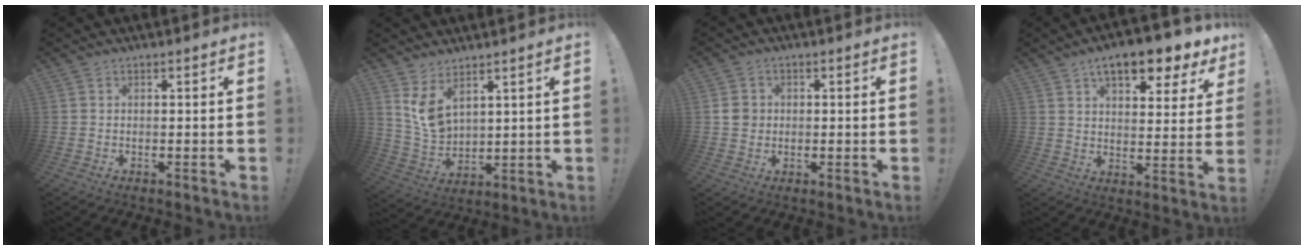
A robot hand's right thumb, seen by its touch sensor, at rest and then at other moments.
{"total": 8.3, "force": [5.6, 4.3, 4.3], "torque": [-0.086, -0.042, 0.110]}
{"total": 4.5, "force": [0.0, 4.1, 1.8], "torque": [-0.021, 0.007, 0.001]}
{"total": 11.9, "force": [7.8, 4.1, 8.1], "torque": [-0.115, -0.046, 0.127]}